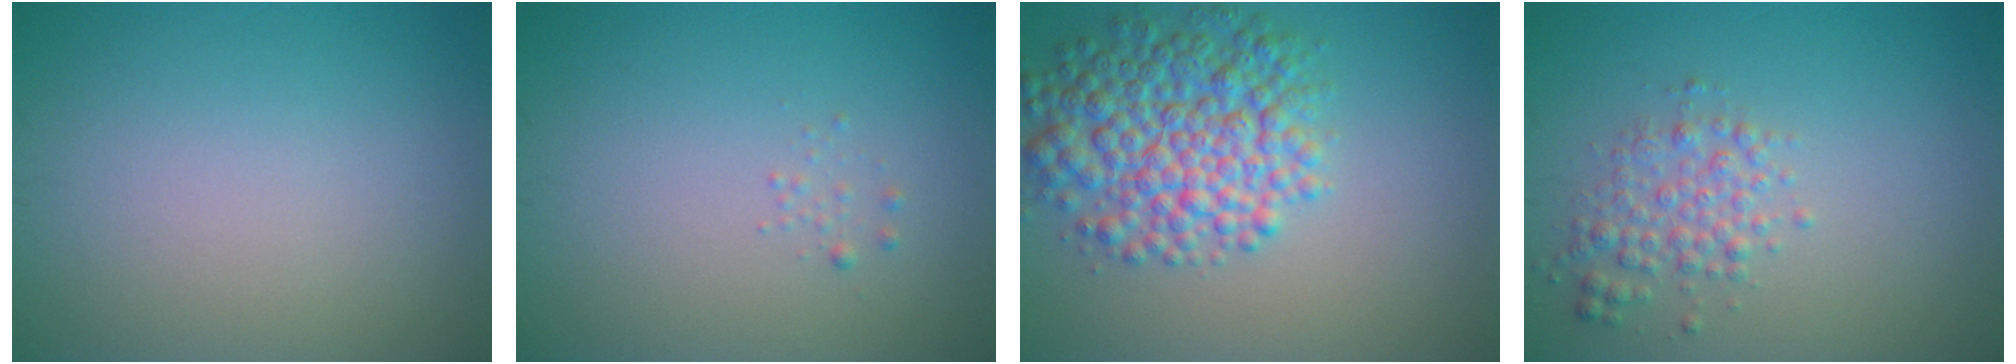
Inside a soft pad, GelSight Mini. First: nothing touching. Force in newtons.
{"total": 0.6, "press": 0.6, "slide": 0.0}
{"total": 7.3, "press": 7.3, "slide": 0.1}
{"total": 2.5, "press": 2.5, "slide": 0.0}